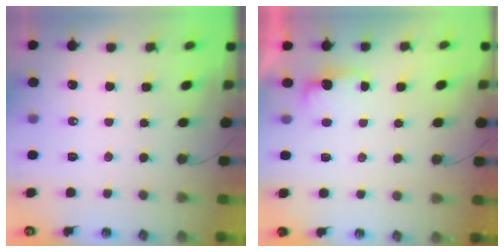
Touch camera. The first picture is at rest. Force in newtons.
{"total": 3.6, "press": 3.4, "slide": 1.0}